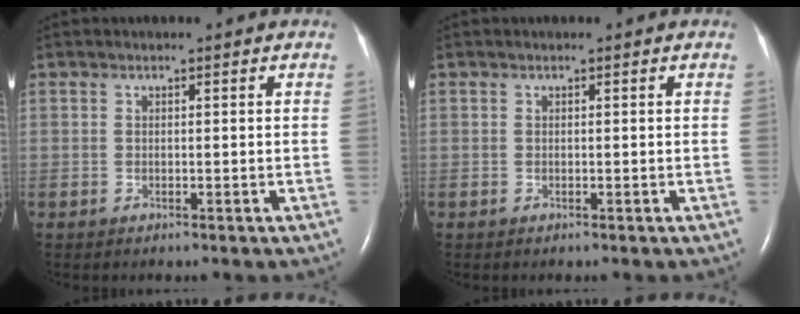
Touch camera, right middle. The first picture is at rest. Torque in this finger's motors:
{"motor_torque": [0.00, 0.00, 0.00, 0.00]}